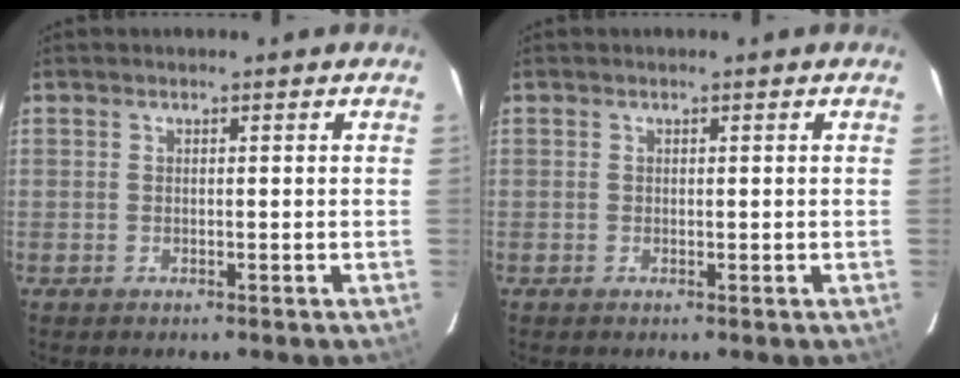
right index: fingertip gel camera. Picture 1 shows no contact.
{"total": 0.0}